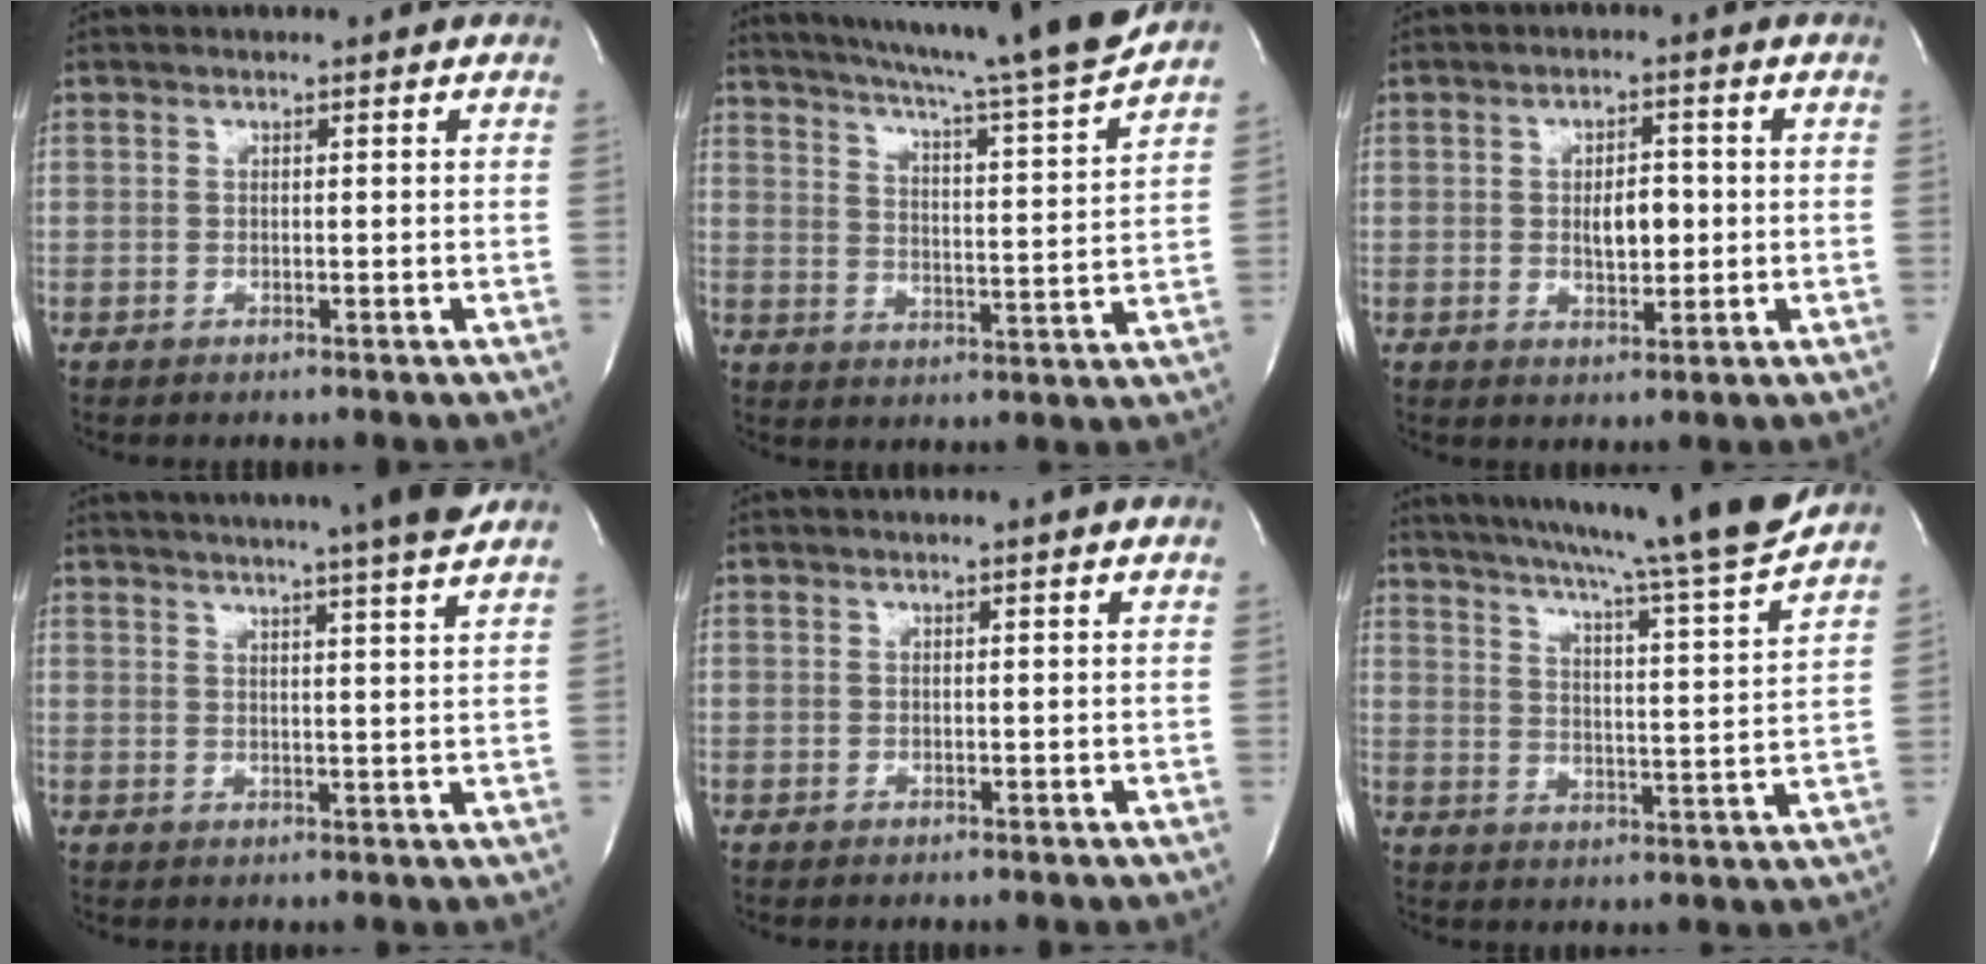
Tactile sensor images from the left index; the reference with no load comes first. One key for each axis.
{"total": 19.0, "fx": 16.9, "fy": -1.4, "fz": 8.6, "tx": -0.142, "ty": -0.043, "tz": 0.233}
{"total": 4.5, "fx": -0.4, "fy": 2.1, "fz": 4.0, "tx": -0.061, "ty": -0.003, "tz": -0.001}
{"total": 16.6, "fx": 14.7, "fy": -0.9, "fz": 7.7, "tx": -0.131, "ty": -0.016, "tz": 0.188}
{"total": 0.0}
{"total": 20.3, "fx": 17.8, "fy": -1.7, "fz": 9.6, "tx": -0.159, "ty": -0.047, "tz": 0.244}